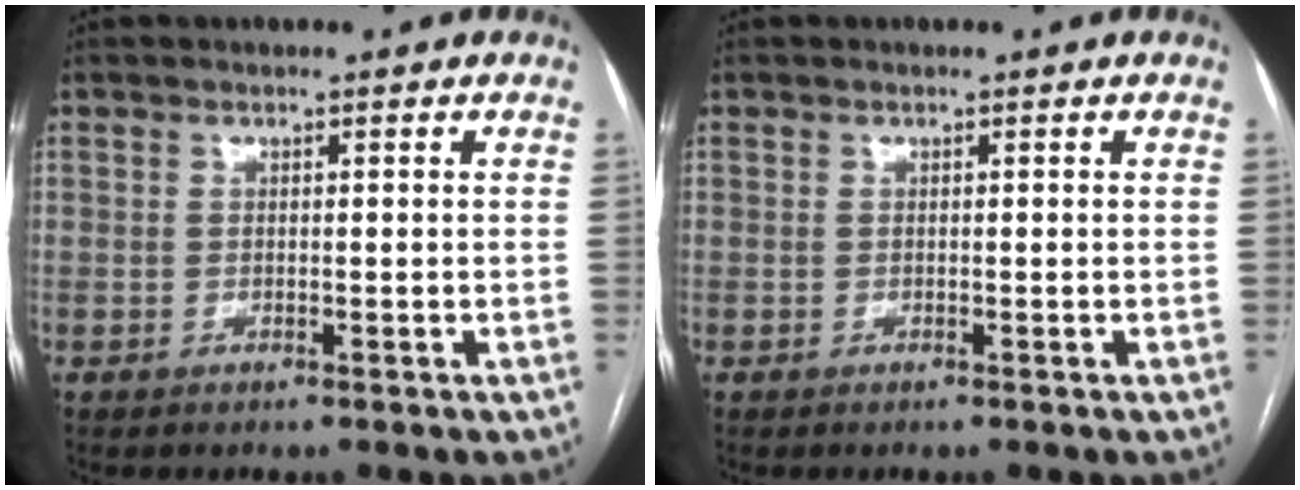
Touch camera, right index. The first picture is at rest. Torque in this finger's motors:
{"motor_torque": [0.00, 0.00, 0.00, 0.01]}